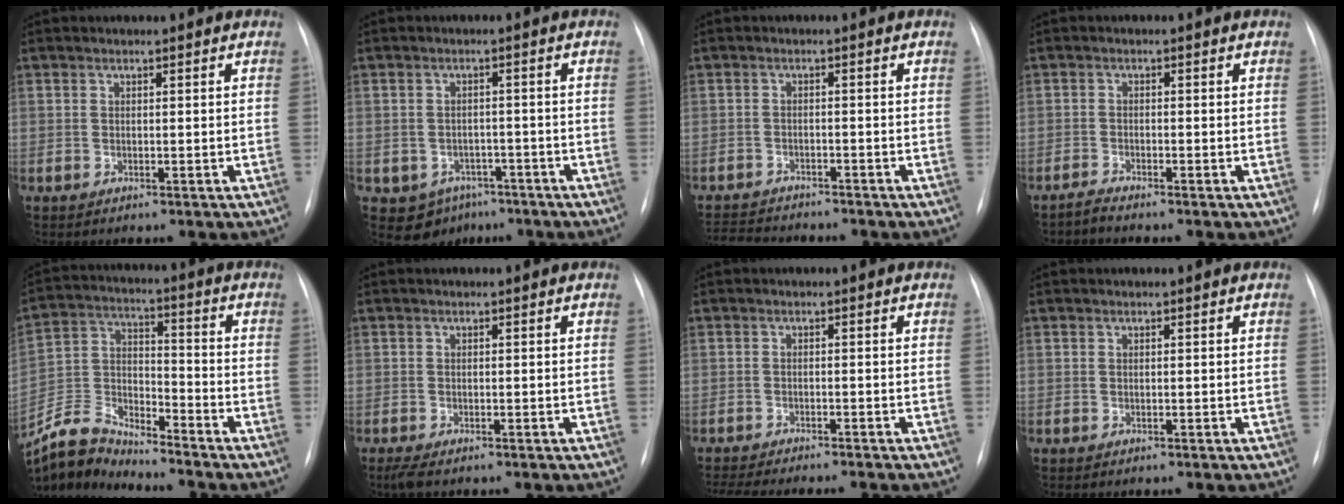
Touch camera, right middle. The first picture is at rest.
{"total": 5.6, "force": [-3.2, 4.4, 1.3], "torque": [-0.016, 0.010, -0.036]}
{"total": 7.5, "force": [-7.1, 1.2, 1.9], "torque": [-0.033, -0.008, -0.110]}
{"total": 1.4, "force": [-1.3, -0.4, 0.0], "torque": [-0.002, -0.007, -0.027]}
{"total": 10.6, "force": [-10.5, 0.3, 0.3], "torque": [-0.016, 0.031, -0.207]}
{"total": 1.5, "force": [-1.1, 0.2, 1.0], "torque": [-0.025, -0.007, -0.022]}
{"total": 11.9, "force": [-10.7, 0.5, 5.3], "torque": [-0.071, -0.013, -0.150]}
{"total": 0.0}